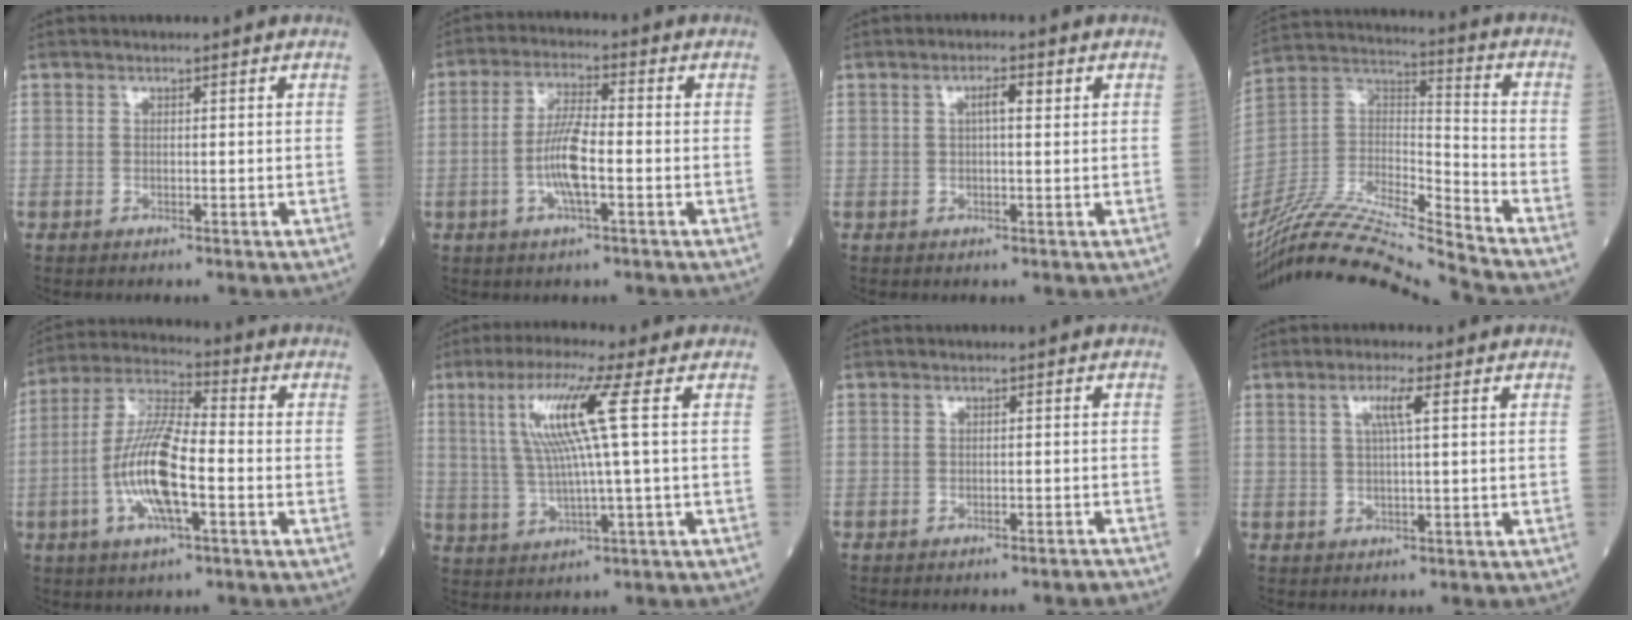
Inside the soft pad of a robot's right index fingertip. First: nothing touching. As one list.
[{"total": 7.2, "force": [-1.6, 1.2, 6.9], "torque": [-0.138, 0.002, -0.036]}, {"total": 2.4, "force": [0.7, 0.5, 2.3], "torque": [-0.042, 0.007, 0.011]}, {"total": 20.7, "force": [-19.2, -0.9, 7.5], "torque": [-0.162, 0.012, -0.351]}, {"total": 12.7, "force": [-3.0, 2.7, 12.0], "torque": [-0.246, 0.003, -0.059]}, {"total": 9.7, "force": [2.6, -1.1, 9.3], "torque": [-0.185, 0.010, 0.052]}, {"total": 2.7, "force": [-2.6, 0.0, 0.6], "torque": [-0.006, 0.005, -0.032]}, {"total": 3.1, "force": [1.0, -0.2, 2.9], "torque": [-0.059, 0.004, 0.019]}]